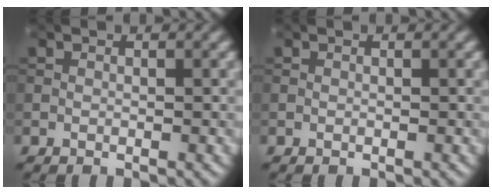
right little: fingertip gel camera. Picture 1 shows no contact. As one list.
[{"total": 0.0}]